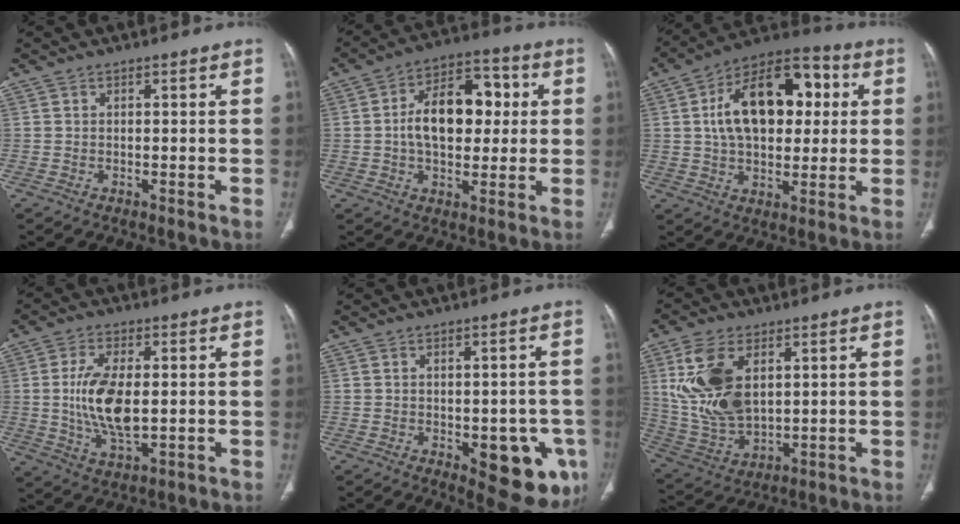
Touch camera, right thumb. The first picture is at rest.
{"total": 14.9, "force": [1.3, 9.2, 11.6], "torque": [-0.151, 0.025, 0.014]}
{"total": 20.3, "force": [3.8, 12.1, 15.9], "torque": [-0.225, 0.022, 0.055]}
{"total": 11.4, "force": [0.2, 5.4, 10.1], "torque": [-0.202, -0.011, 0.008]}
{"total": 12.8, "force": [-4.2, 5.9, 10.5], "torque": [-0.098, 0.002, -0.036]}
{"total": 15.2, "force": [4.2, 8.8, 11.7], "torque": [-0.236, -0.015, 0.095]}